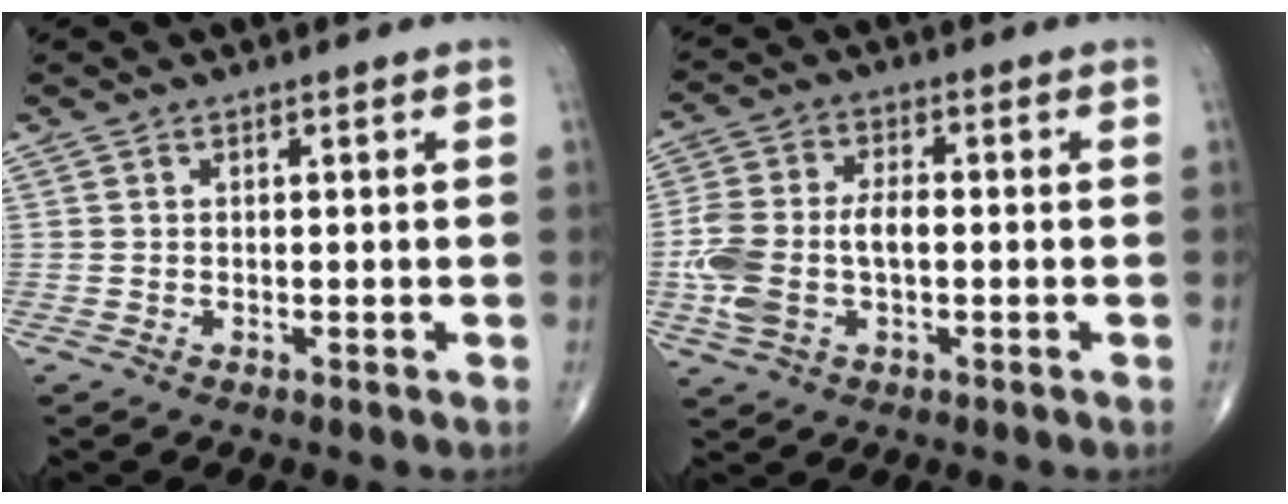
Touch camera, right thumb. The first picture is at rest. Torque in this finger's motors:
{"motor_torque": [0.13, 0.20, 1.00, -0.28, 0.08]}